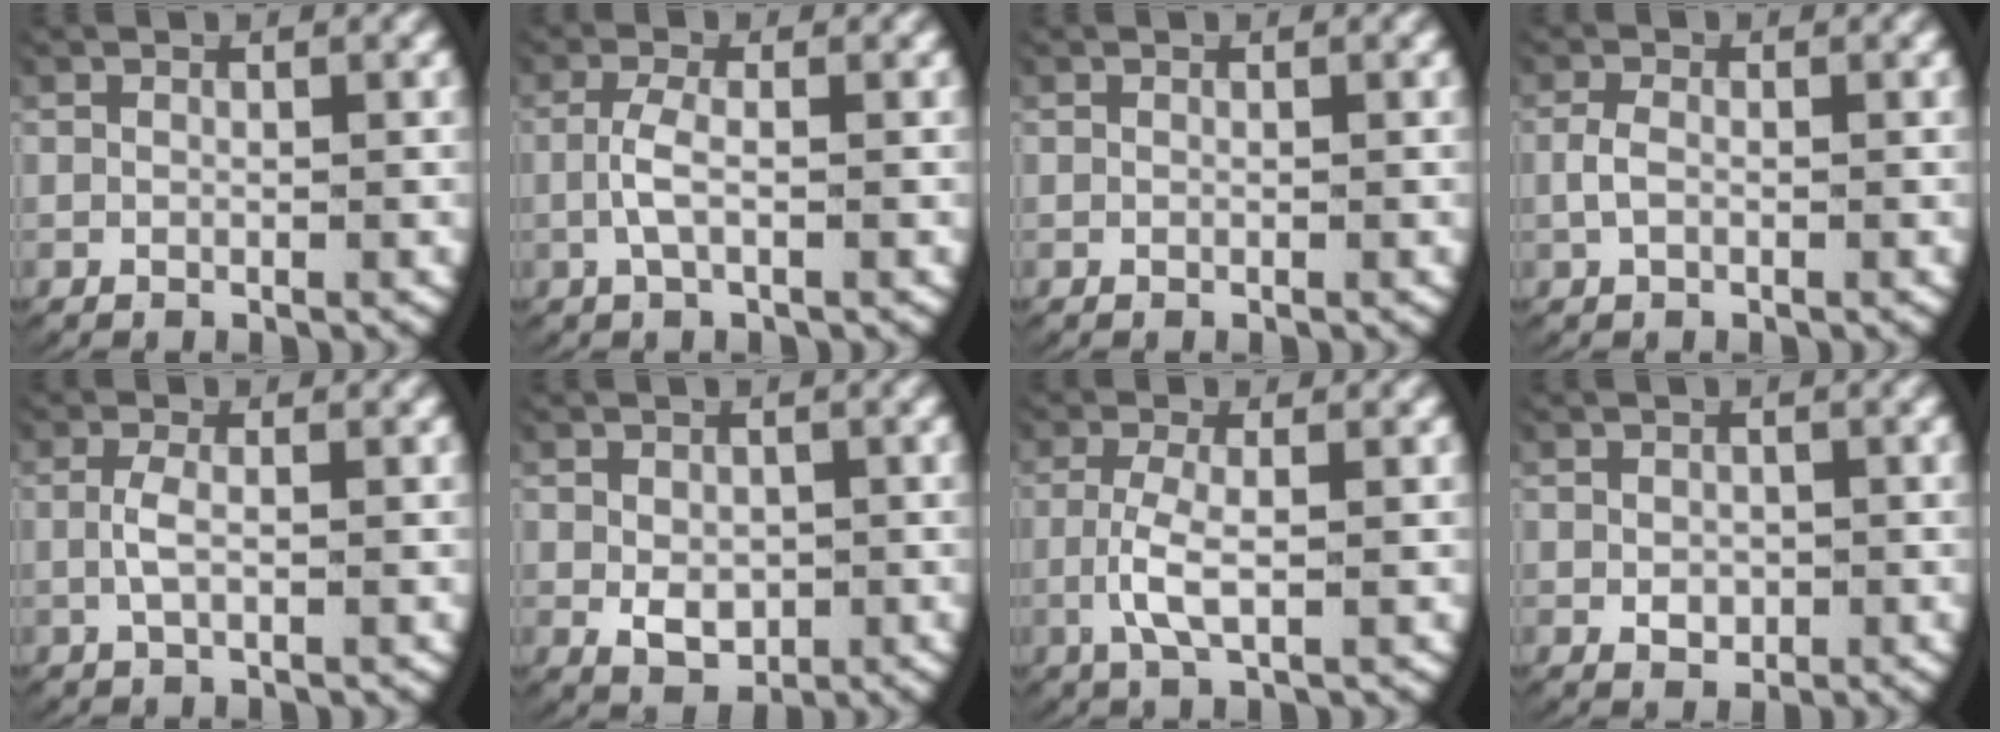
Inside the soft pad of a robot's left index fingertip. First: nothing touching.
{"total": 2.2, "force": [-0.5, 0.6, 2.0], "torque": [-0.057, -0.005, -0.006]}
{"total": 0.0}
{"total": 1.4, "force": [-0.3, 0.8, 1.1], "torque": [-0.038, -0.005, -0.001]}
{"total": 1.6, "force": [-0.3, 0.3, 1.5], "torque": [-0.046, -0.006, -0.002]}
{"total": 2.8, "force": [-0.8, 2.0, 1.8], "torque": [-0.041, -0.024, 0.004]}
{"total": 3.0, "force": [-0.4, 0.9, 2.8], "torque": [-0.072, -0.010, -0.004]}
{"total": 1.4, "force": [-0.5, 1.1, 0.8], "torque": [-0.023, -0.015, 0.003]}